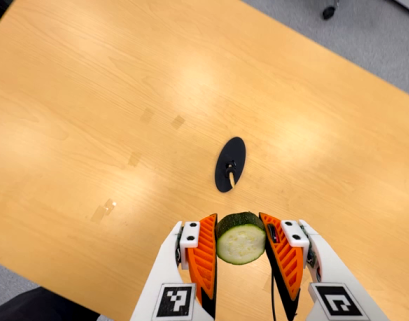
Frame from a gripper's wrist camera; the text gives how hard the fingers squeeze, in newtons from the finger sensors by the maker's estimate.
{"total": 11.6, "left": 10.8, "right": 12.4}